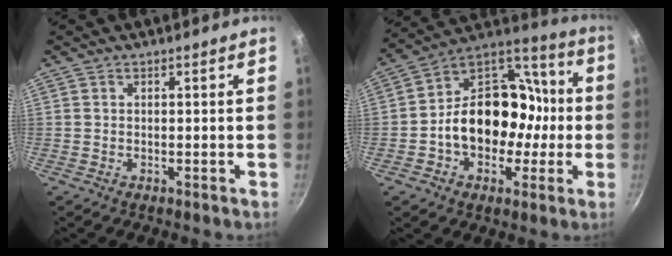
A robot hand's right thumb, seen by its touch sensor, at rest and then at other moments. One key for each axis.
{"total": 20.5, "fx": -2.4, "fy": 15.7, "fz": 12.9, "tx": -0.170, "ty": 0.063, "tz": -0.044}